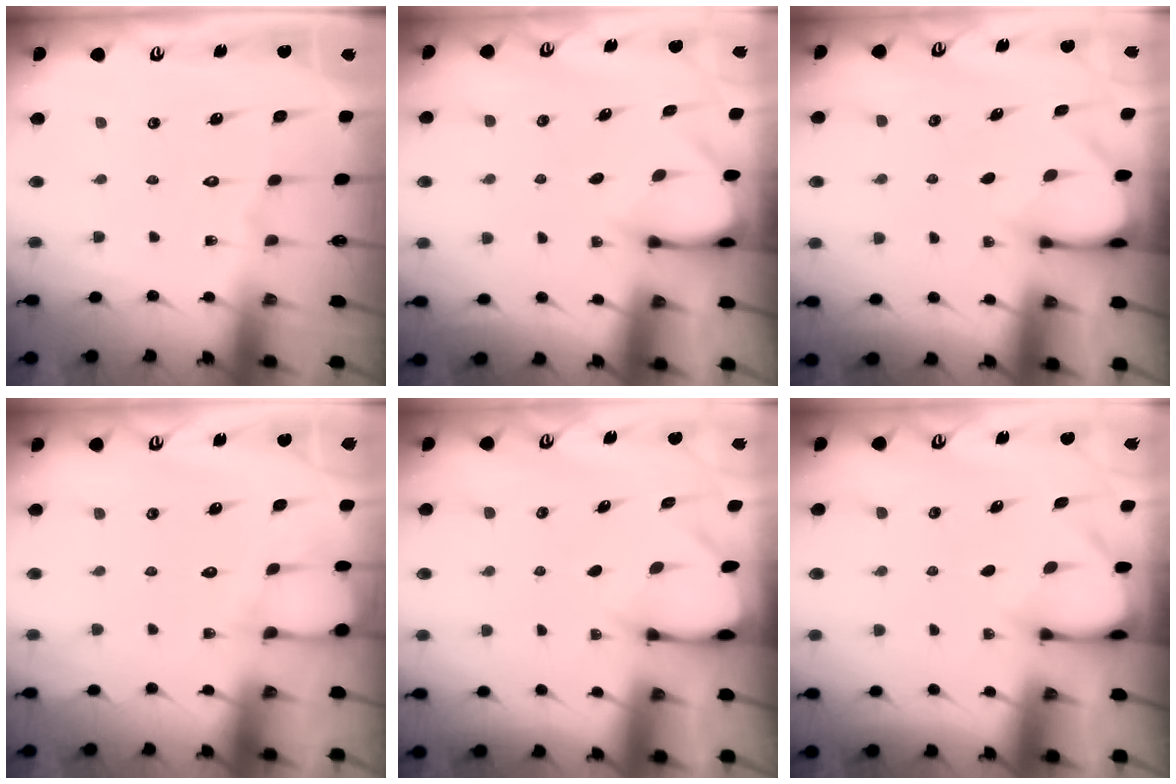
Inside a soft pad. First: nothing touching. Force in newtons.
{"total": 3.2, "press": 3.2, "slide": 0.3}
{"total": 2.9, "press": 2.9, "slide": 0.3}
{"total": 6.2, "press": 6.1, "slide": 0.4}
{"total": 2.4, "press": 2.4, "slide": 0.1}
{"total": 3.5, "press": 3.4, "slide": 0.2}